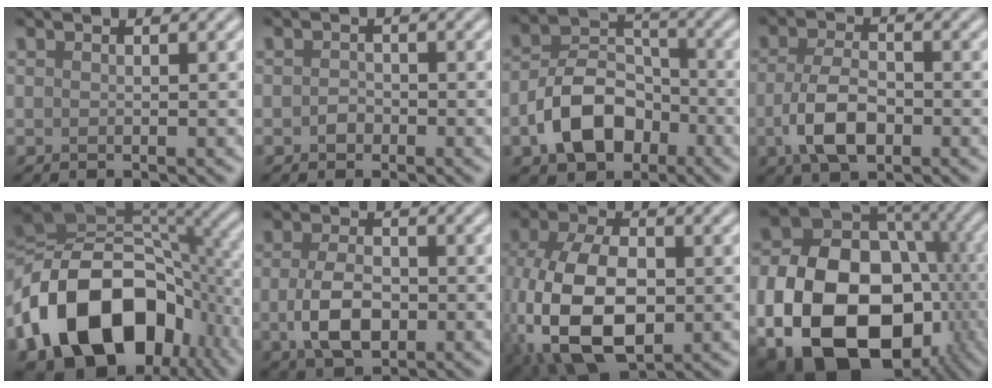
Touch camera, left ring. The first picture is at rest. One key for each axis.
{"total": 1.1, "fx": -0.5, "fy": 0.9, "fz": 0.4, "tx": -0.008, "ty": -0.002, "tz": -0.011}
{"total": 7.0, "fx": -3.0, "fy": 4.8, "fz": 4.2, "tx": -0.071, "ty": 0.002, "tz": -0.062}
{"total": 5.1, "fx": -1.6, "fy": 2.7, "fz": 4.0, "tx": -0.083, "ty": -0.003, "tz": -0.035}
{"total": 17.4, "fx": -6.2, "fy": 11.9, "fz": 11.1, "tx": -0.212, "ty": -0.001, "tz": -0.116}
{"total": 4.8, "fx": -1.0, "fy": 2.8, "fz": 3.8, "tx": -0.082, "ty": -0.006, "tz": -0.020}
{"total": 12.3, "fx": -2.6, "fy": 7.5, "fz": 9.4, "tx": -0.223, "ty": -0.021, "tz": -0.048}
{"total": 19.7, "fx": -5.5, "fy": 14.0, "fz": 12.6, "tx": -0.232, "ty": -0.036, "tz": -0.081}